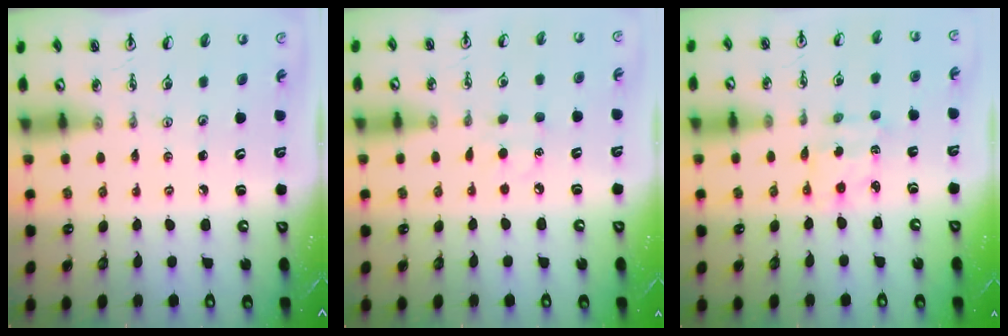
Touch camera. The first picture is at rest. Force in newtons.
{"total": 4.8, "press": 4.8, "slide": 0.5}
{"total": 2.2, "press": 2.1, "slide": 0.7}